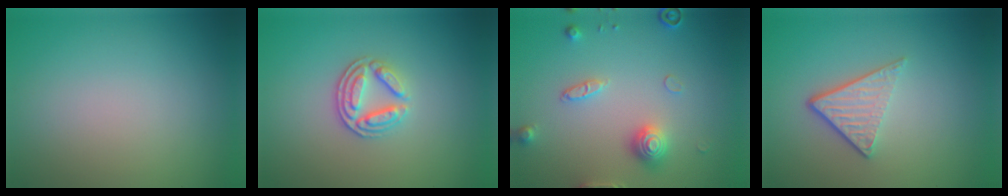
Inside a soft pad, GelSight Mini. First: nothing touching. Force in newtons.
{"total": 3.4, "press": 2.8, "slide": 1.9}
{"total": 3.2, "press": 3.0, "slide": 0.9}
{"total": 3.7, "press": 2.6, "slide": 2.6}